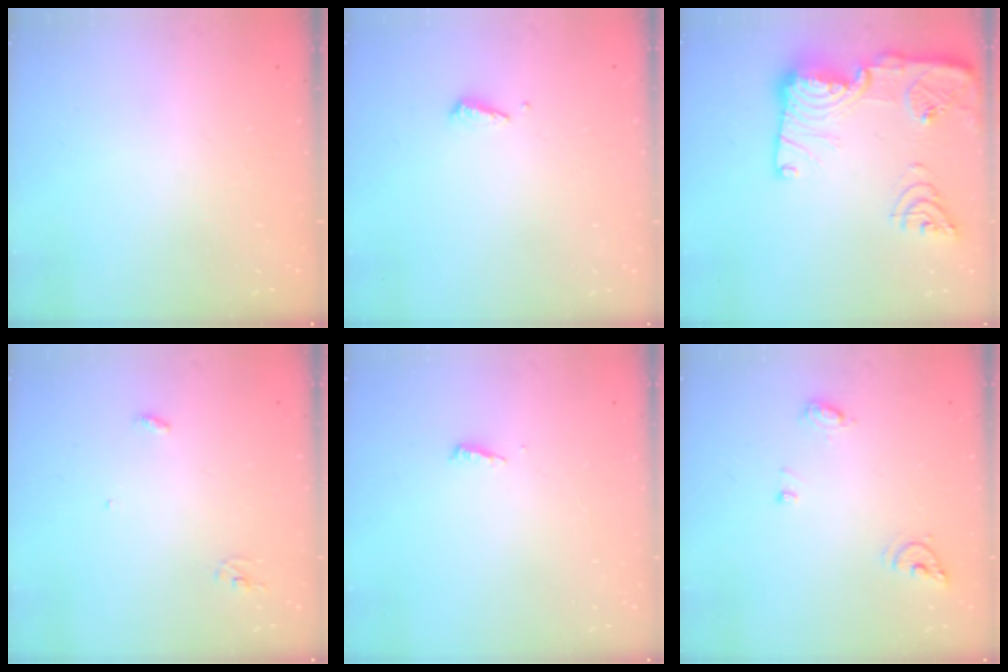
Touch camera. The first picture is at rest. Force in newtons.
{"total": 2.9, "press": 2.9, "slide": 0.4}
{"total": 24.5, "press": 23.7, "slide": 6.1}
{"total": 2.9, "press": 2.9, "slide": 0.2}
{"total": 3.6, "press": 3.6, "slide": 0.4}
{"total": 7.4, "press": 7.3, "slide": 0.9}